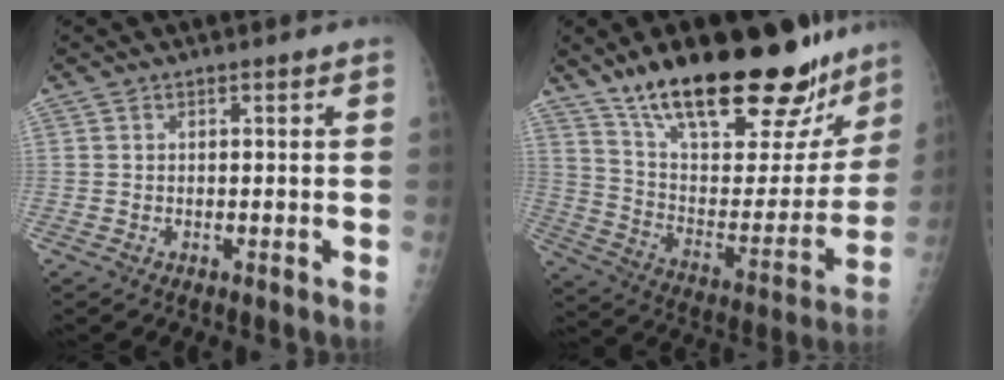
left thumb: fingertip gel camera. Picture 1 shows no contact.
{"total": 31.4, "force": [23.1, 10.7, 18.3], "torque": [-0.242, -0.083, 0.352]}